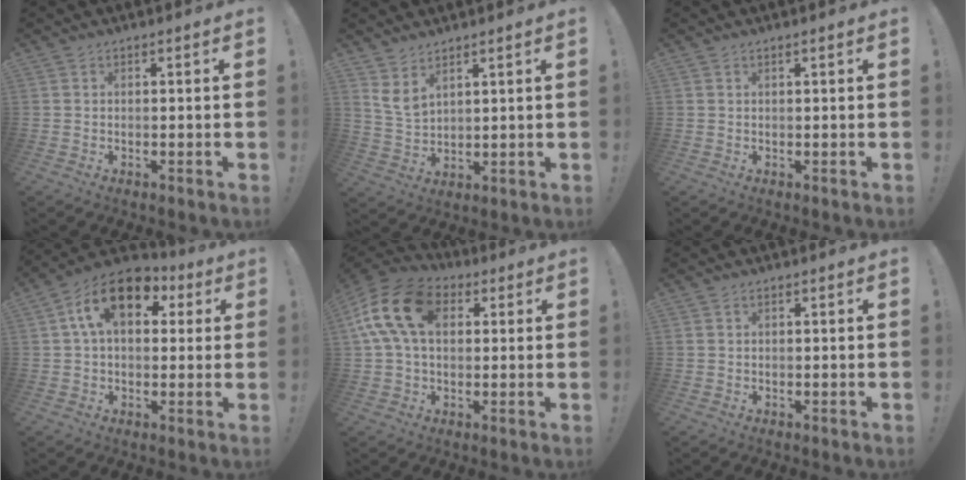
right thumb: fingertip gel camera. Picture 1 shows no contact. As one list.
[{"total": 5.8, "force": [4.0, 2.5, 3.4], "torque": [-0.072, -0.024, 0.076]}, {"total": 1.0, "force": [0.5, -0.2, 0.8], "torque": [-0.015, 0.000, 0.008]}, {"total": 16.0, "force": [5.6, 9.7, 11.4], "torque": [-0.191, 0.003, 0.100]}, {"total": 17.4, "force": [4.7, 11.4, 12.3], "torque": [-0.234, 0.006, 0.085]}, {"total": 0.5, "force": [0.4, 0.2, 0.3], "torque": [-0.011, 0.002, 0.008]}]